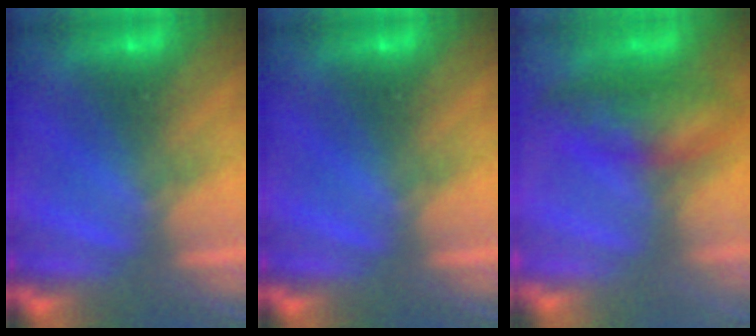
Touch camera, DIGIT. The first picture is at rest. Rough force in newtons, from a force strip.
{"total": 0.0}
{"total": 7.8}